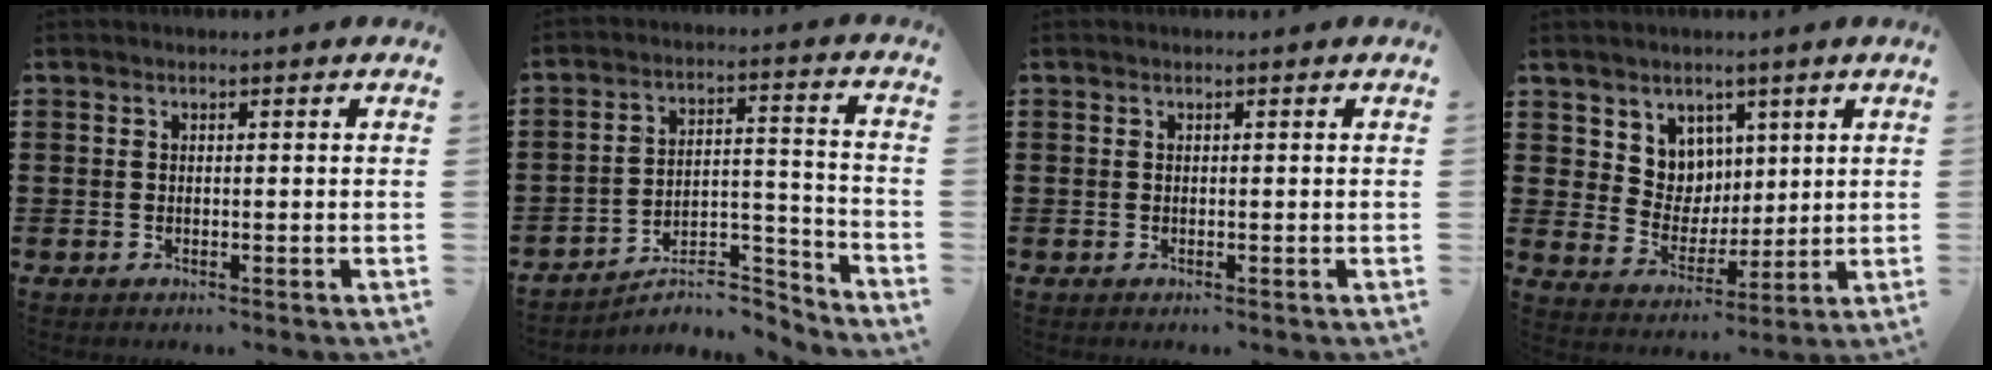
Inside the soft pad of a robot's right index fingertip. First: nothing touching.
{"total": 6.5, "force": [-6.0, 1.3, 2.2], "torque": [-0.033, 0.007, -0.116]}
{"total": 0.0}
{"total": 6.8, "force": [4.2, 5.3, 0.4], "torque": [-0.047, -0.011, 0.081]}